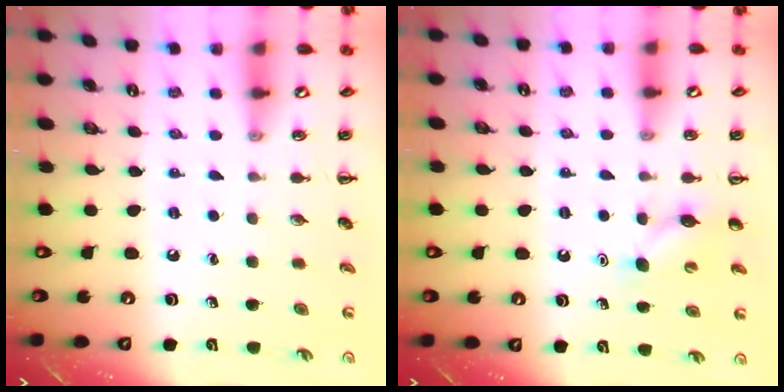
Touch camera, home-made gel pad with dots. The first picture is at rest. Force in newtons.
{"total": 6.2, "press": 6.0, "slide": 1.7}